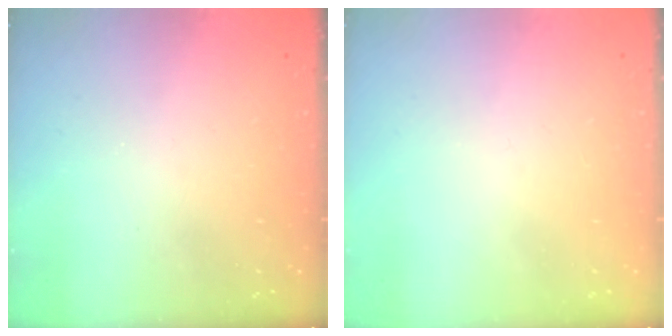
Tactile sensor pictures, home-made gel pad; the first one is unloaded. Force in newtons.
{"total": 0.0}